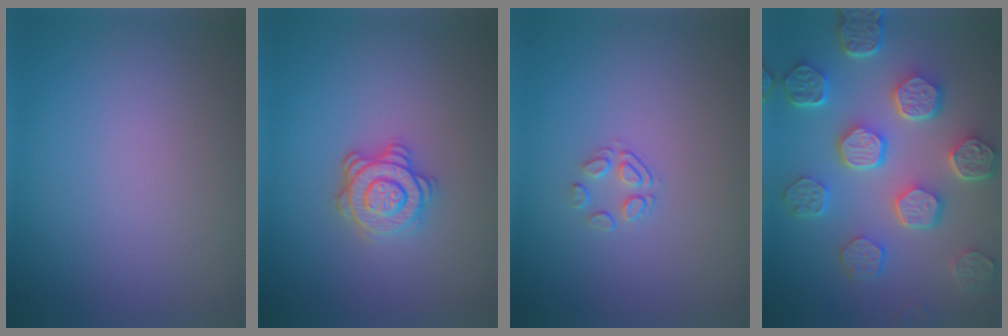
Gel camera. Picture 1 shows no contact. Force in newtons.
{"total": 3.5, "press": 3.0, "slide": 1.9}
{"total": 1.5, "press": 0.8, "slide": 1.3}
{"total": 7.9, "press": 6.0, "slide": 5.1}